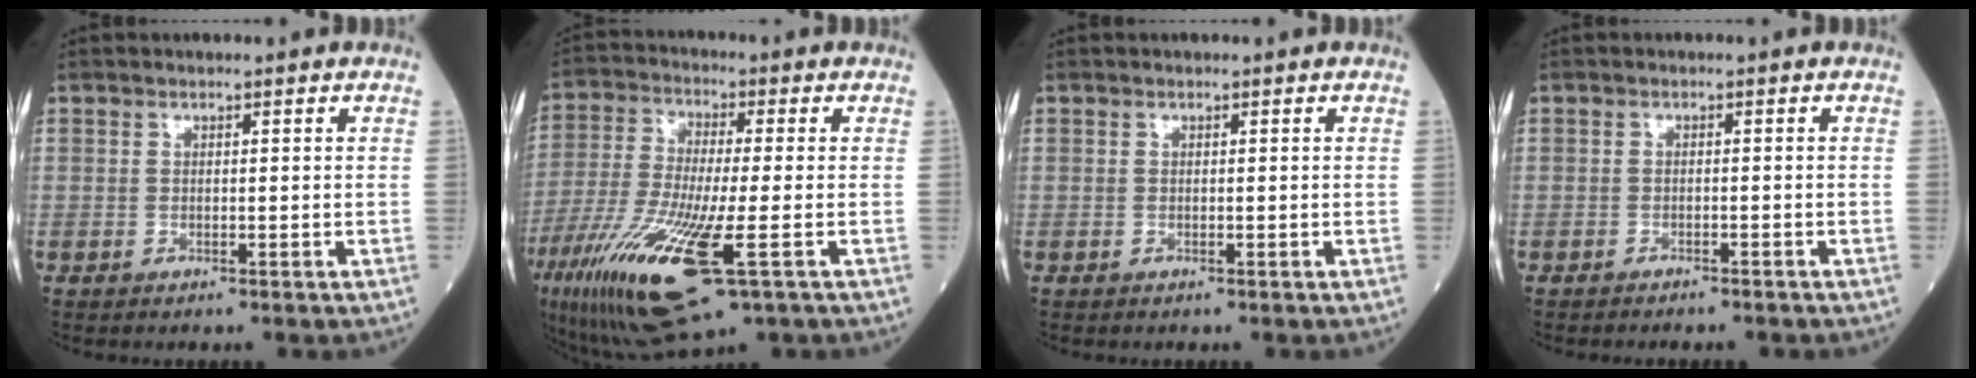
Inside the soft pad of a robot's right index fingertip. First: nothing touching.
{"total": 18.6, "force": [-7.4, 3.4, 16.8], "torque": [-0.361, -0.051, -0.124]}
{"total": 0.0}
{"total": 2.9, "force": [-2.7, 0.6, 1.0], "torque": [-0.014, -0.004, -0.033]}